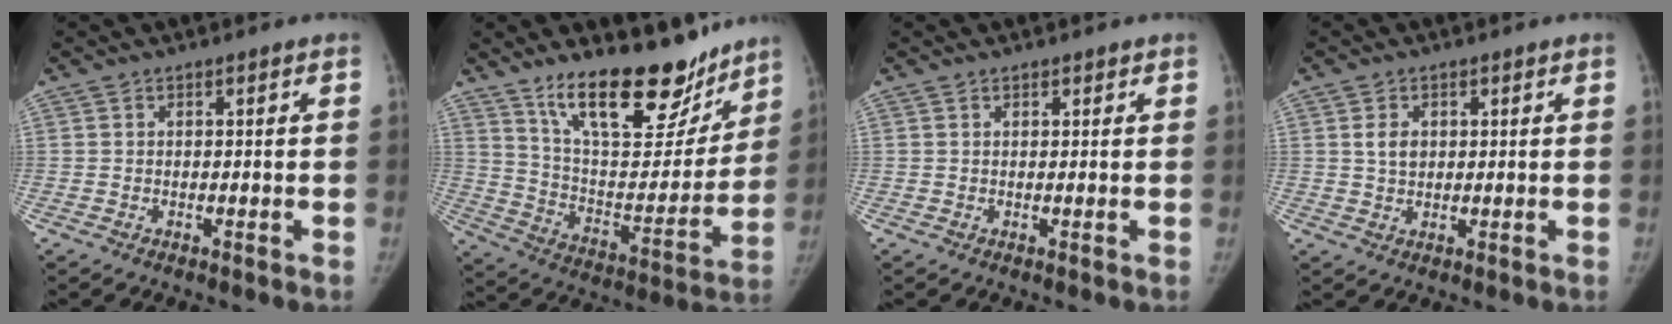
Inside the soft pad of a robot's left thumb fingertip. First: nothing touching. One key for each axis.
{"total": 23.4, "fx": 16.8, "fy": 9.2, "fz": 13.5, "tx": -0.154, "ty": -0.094, "tz": 0.273}
{"total": 0.8, "fx": 0.6, "fy": 0.4, "fz": 0.3, "tx": 0.000, "ty": -0.004, "tz": 0.007}
{"total": 3.2, "fx": 0.9, "fy": 2.4, "fz": 2.0, "tx": -0.023, "ty": -0.004, "tz": 0.017}